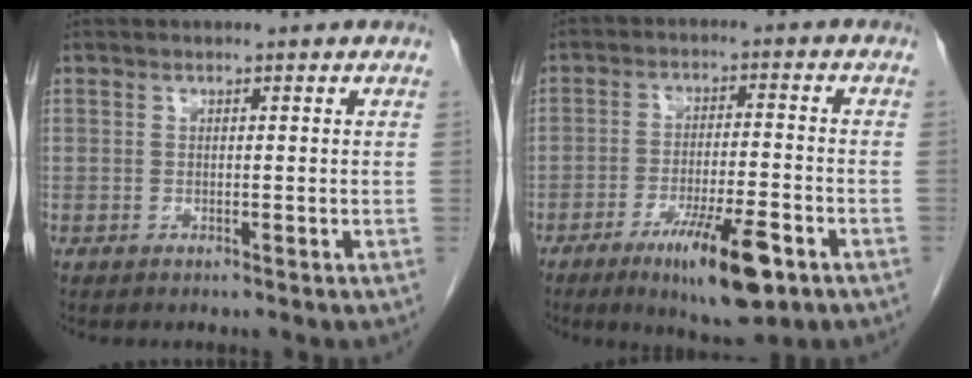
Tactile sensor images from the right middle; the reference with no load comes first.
{"total": 10.9, "force": [-6.0, 1.7, 8.9], "torque": [-0.146, -0.018, -0.092]}